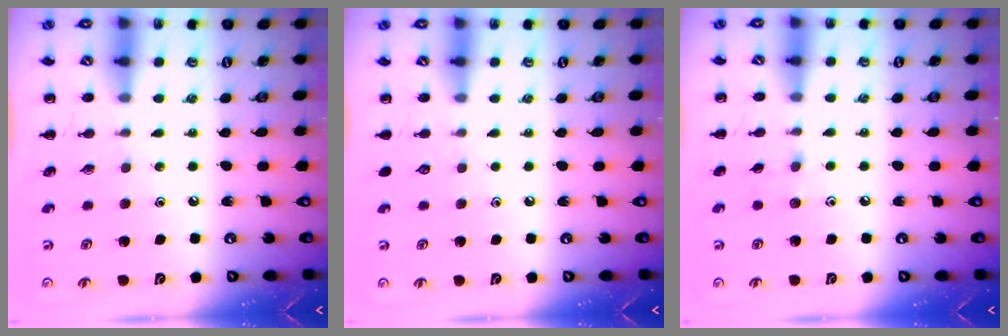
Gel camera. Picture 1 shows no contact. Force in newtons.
{"total": 0.0}
{"total": 3.5, "press": 3.2, "slide": 1.2}